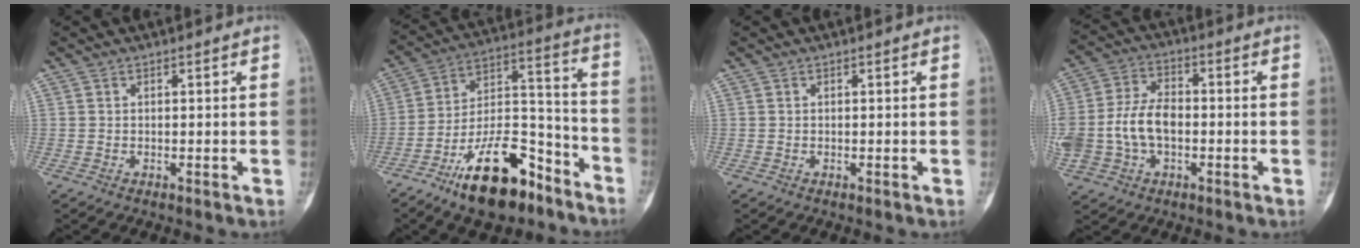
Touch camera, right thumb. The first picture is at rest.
{"total": 19.3, "force": [-12.2, 8.4, 12.4], "torque": [-0.187, 0.098, -0.207]}
{"total": 0.0}
{"total": 12.1, "force": [-1.6, 8.1, 8.9], "torque": [-0.178, 0.028, -0.031]}